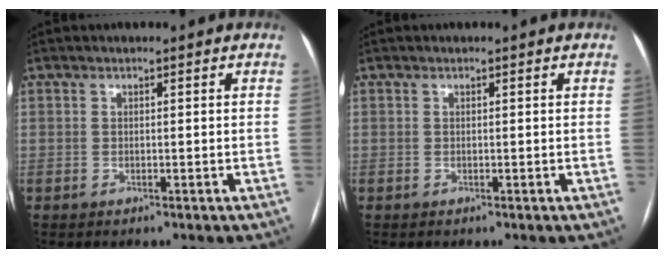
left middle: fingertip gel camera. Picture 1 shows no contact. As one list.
[{"total": 0.0}]